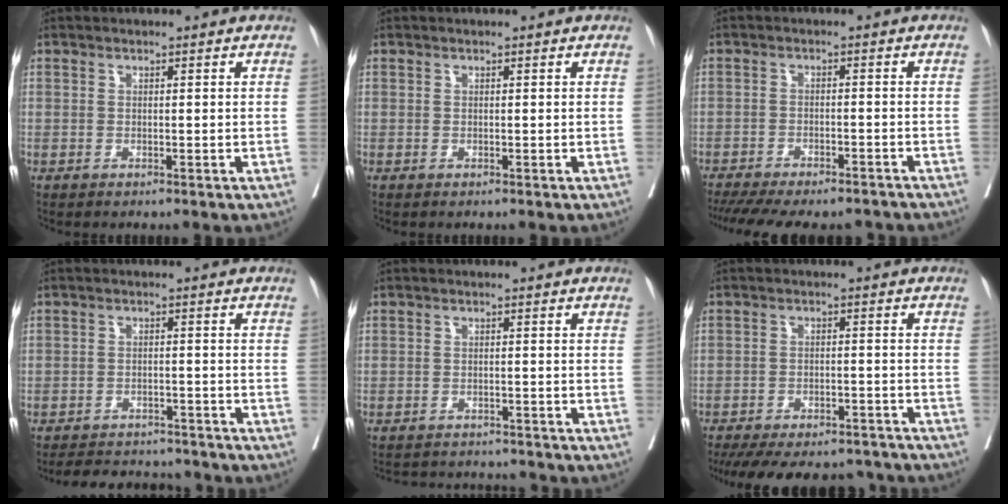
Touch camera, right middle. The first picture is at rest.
{"total": 0.0}
{"total": 16.5, "force": [-14.4, 4.4, 6.9], "torque": [-0.154, -0.016, -0.195]}
{"total": 9.6, "force": [-8.9, 3.1, 2.1], "torque": [-0.027, 0.007, -0.117]}
{"total": 7.7, "force": [-7.5, 1.2, 1.2], "torque": [-0.017, 0.004, -0.099]}
{"total": 19.1, "force": [-16.8, 5.9, 6.9], "torque": [-0.151, -0.011, -0.223]}